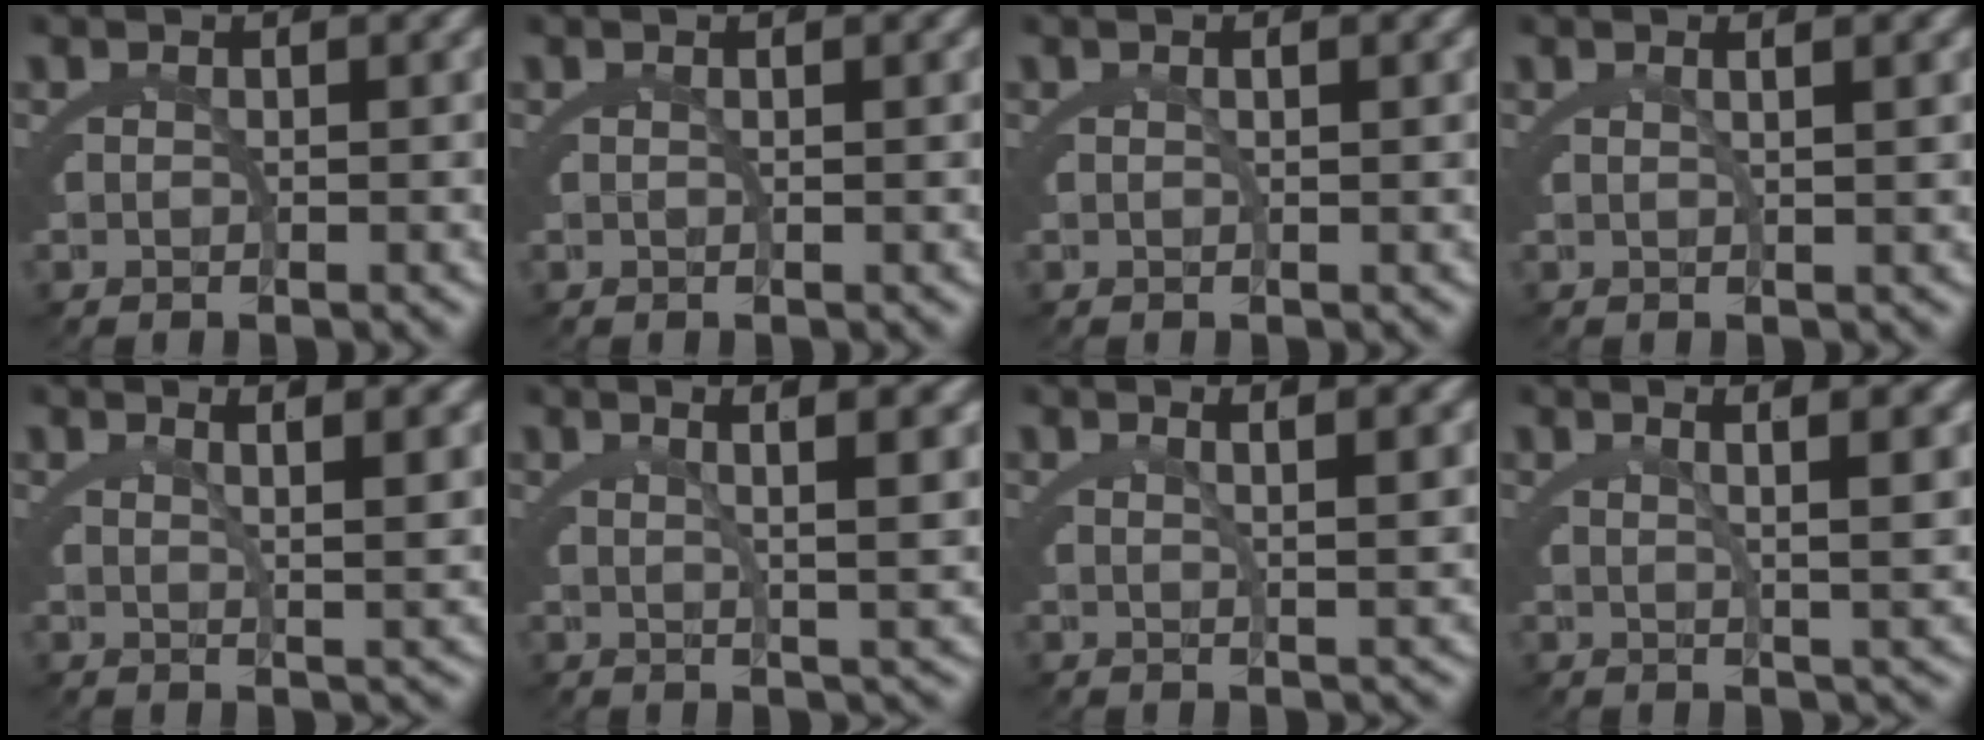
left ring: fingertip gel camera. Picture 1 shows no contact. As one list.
[{"total": 0.7, "force": [0.2, -0.5, 0.4], "torque": [-0.008, 0.001, 0.006]}, {"total": 0.7, "force": [0.2, -0.4, 0.6], "torque": [-0.010, 0.002, 0.005]}, {"total": 1.5, "force": [0.7, -0.8, 1.1], "torque": [-0.012, 0.004, 0.014]}, {"total": 3.5, "force": [2.3, -0.7, 2.5], "torque": [-0.029, 0.001, 0.038]}, {"total": 5.2, "force": [3.0, -0.3, 4.2], "torque": [-0.043, 0.009, 0.047]}, {"total": 2.7, "force": [1.8, -0.9, 1.8], "torque": [-0.022, 0.002, 0.030]}, {"total": 4.7, "force": [2.7, -0.4, 3.8], "torque": [-0.039, 0.008, 0.042]}]